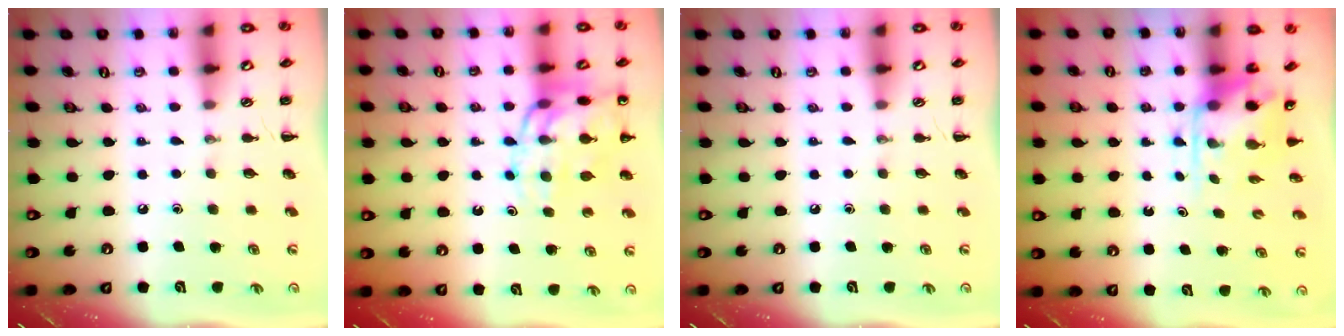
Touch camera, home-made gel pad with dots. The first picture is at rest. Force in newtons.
{"total": 16.0, "press": 15.7, "slide": 2.6}
{"total": 0.0}
{"total": 4.6, "press": 4.6, "slide": 0.5}